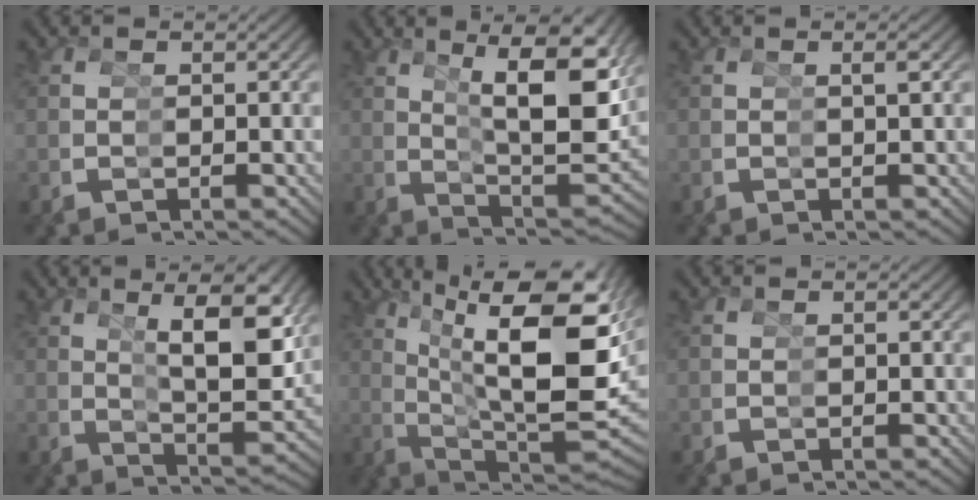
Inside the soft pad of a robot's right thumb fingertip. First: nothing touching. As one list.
[{"total": 11.7, "force": [2.2, 5.1, 10.3], "torque": [-0.151, -0.022, 0.050]}, {"total": 0.8, "force": [0.2, -0.2, 0.7], "torque": [-0.004, 0.006, 0.003]}, {"total": 8.8, "force": [1.8, 3.4, 8.0], "torque": [-0.116, -0.009, 0.033]}, {"total": 17.3, "force": [1.6, 10.0, 14.0], "torque": [-0.236, -0.061, 0.056]}, {"total": 0.0}]